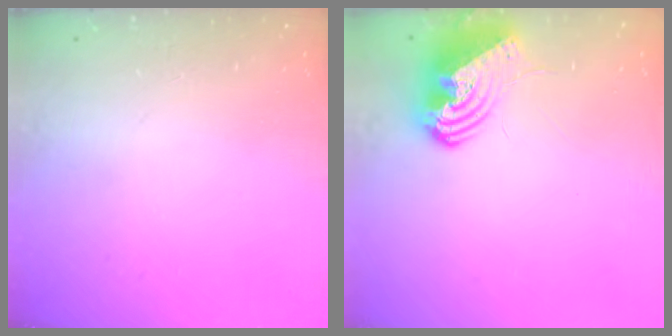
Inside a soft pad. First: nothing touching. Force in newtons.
{"total": 10.5, "press": 10.5, "slide": 1.0}